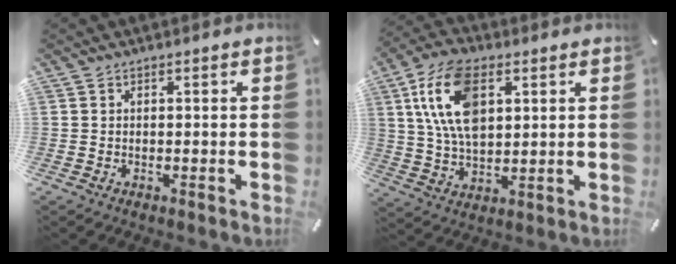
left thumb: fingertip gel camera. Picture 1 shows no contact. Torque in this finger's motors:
{"motor_torque": [0.44, 0.83, 1.85, -0.92, 0.69]}